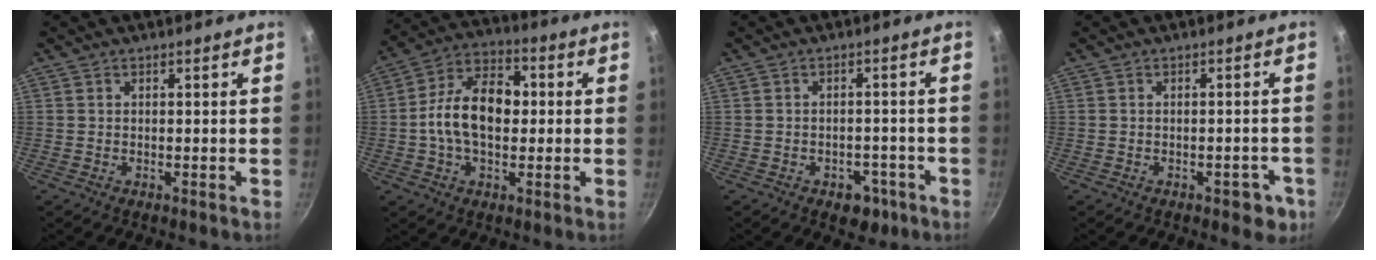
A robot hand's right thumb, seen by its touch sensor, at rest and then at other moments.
{"total": 13.8, "force": [0.0, 8.6, 10.8], "torque": [-0.181, 0.029, -0.009]}
{"total": 4.8, "force": [-2.7, 3.2, 2.4], "torque": [-0.012, 0.021, -0.032]}
{"total": 3.8, "force": [-2.1, 2.0, 2.4], "torque": [-0.015, 0.016, -0.023]}